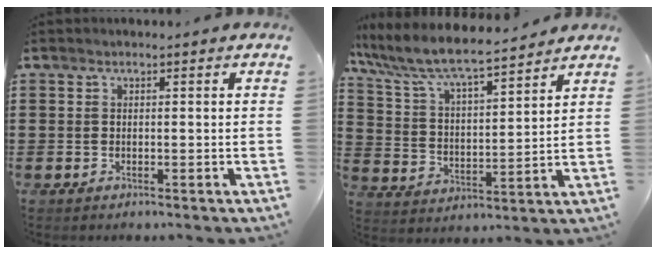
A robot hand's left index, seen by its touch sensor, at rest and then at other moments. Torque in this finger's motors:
{"motor_torque": [1.07, -1.07, 0.46, 0.21]}